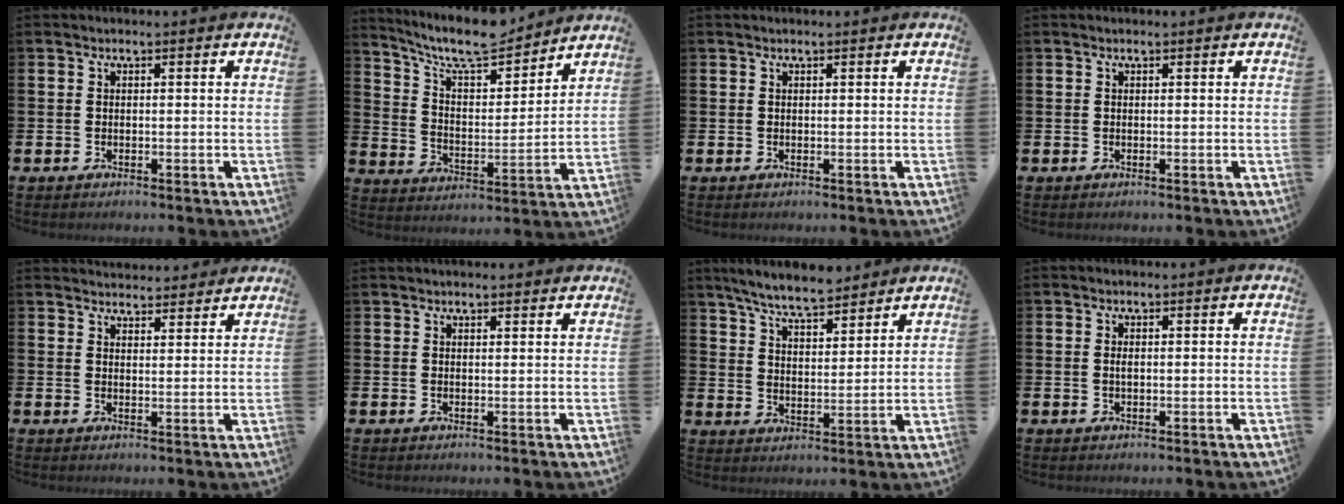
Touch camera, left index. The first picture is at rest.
{"total": 9.4, "force": [8.6, 1.9, 3.1], "torque": [-0.092, -0.056, 0.152]}
{"total": 0.0}
{"total": 0.0}
{"total": 3.2, "force": [3.2, 0.5, -0.4], "torque": [0.013, -0.024, 0.057]}
{"total": 1.1, "force": [1.1, 0.2, 0.0], "torque": [0.012, -0.005, 0.017]}
{"total": 6.9, "force": [6.5, 1.1, 2.1], "torque": [-0.069, -0.026, 0.119]}
{"total": 0.7, "force": [0.0, 0.3, 0.6], "torque": [-0.011, 0.000, -0.001]}